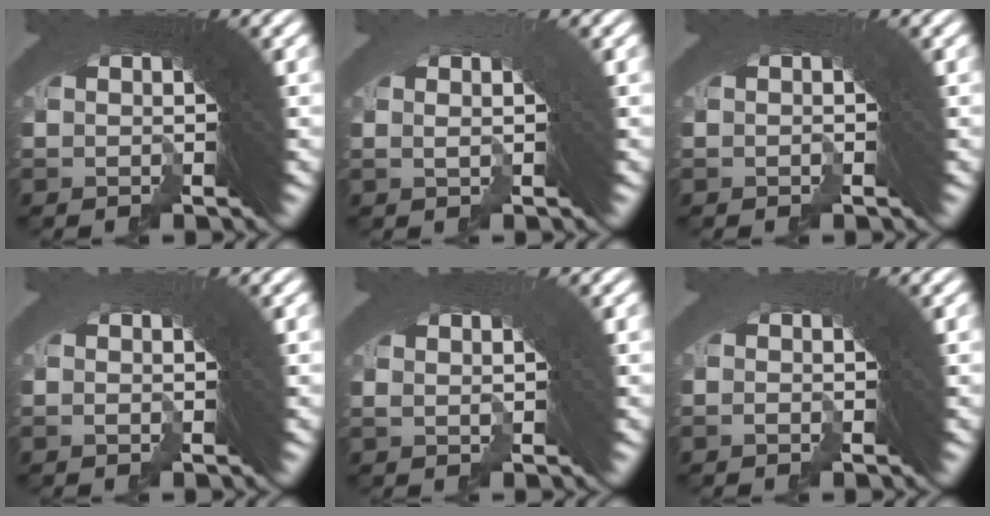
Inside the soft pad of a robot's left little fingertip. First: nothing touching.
{"total": 0.9, "force": [-0.2, -0.7, 0.5], "torque": [0.009, 0.013, -0.004]}
{"total": 0.9, "force": [-0.9, 0.2, -0.2], "torque": [0.006, 0.006, -0.018]}
{"total": 1.0, "force": [-1.0, -0.1, -0.2], "torque": [0.010, 0.008, -0.022]}
{"total": 0.9, "force": [0.5, -0.5, 0.6], "torque": [0.010, 0.016, 0.011]}
{"total": 1.5, "force": [-1.3, -0.4, -0.5], "torque": [0.020, 0.009, -0.030]}